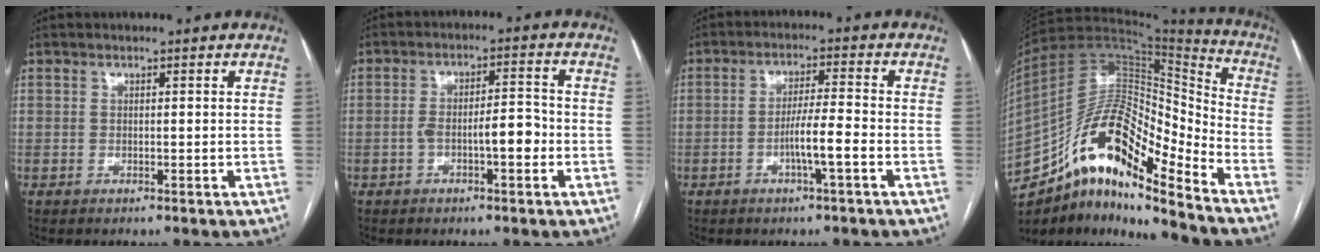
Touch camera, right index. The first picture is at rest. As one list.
[{"total": 5.7, "force": [-1.7, 1.5, 5.2], "torque": [-0.092, 0.020, -0.026]}, {"total": 5.3, "force": [-2.0, -0.2, 4.9], "torque": [-0.091, 0.002, -0.038]}, {"total": 19.2, "force": [-12.6, 5.1, 13.6], "torque": [-0.255, 0.045, -0.220]}]